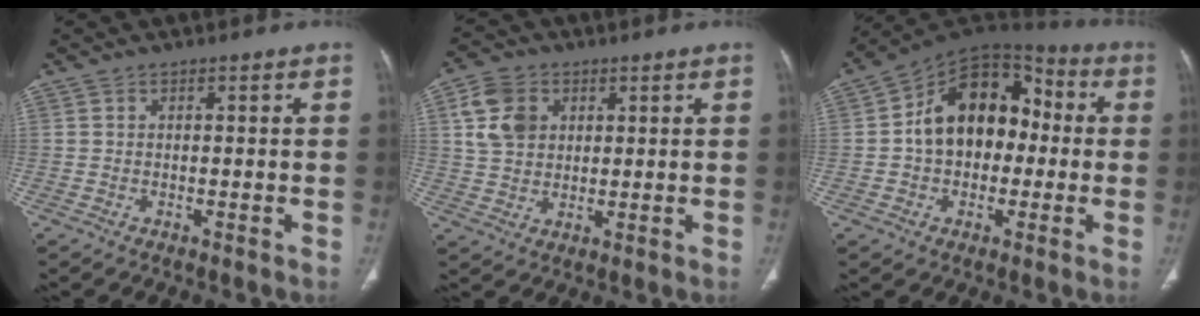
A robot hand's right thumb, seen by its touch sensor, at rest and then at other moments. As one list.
[{"total": 8.4, "force": [2.7, 6.5, 4.6], "torque": [-0.070, 0.000, 0.052]}, {"total": 17.1, "force": [0.2, 12.2, 12.0], "torque": [-0.145, 0.048, -0.007]}]